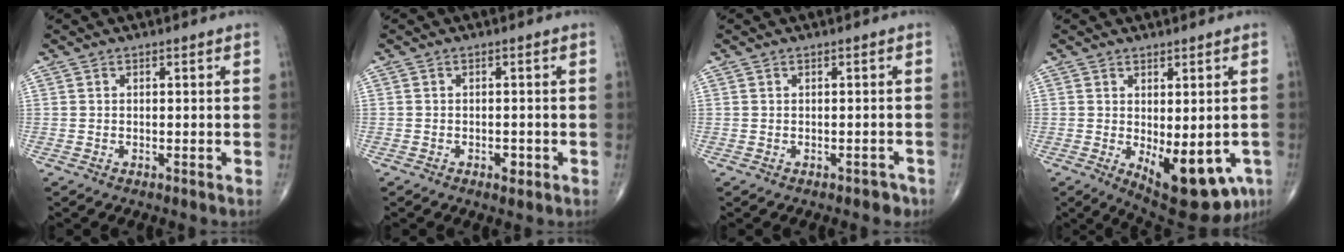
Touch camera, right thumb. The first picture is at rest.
{"total": 1.8, "force": [-0.8, 1.1, 1.2], "torque": [-0.011, 0.002, -0.012]}
{"total": 1.7, "force": [-1.1, 1.1, 0.7], "torque": [-0.001, 0.011, -0.010]}
{"total": 14.6, "force": [-5.6, 6.6, 11.7], "torque": [-0.125, 0.004, -0.058]}